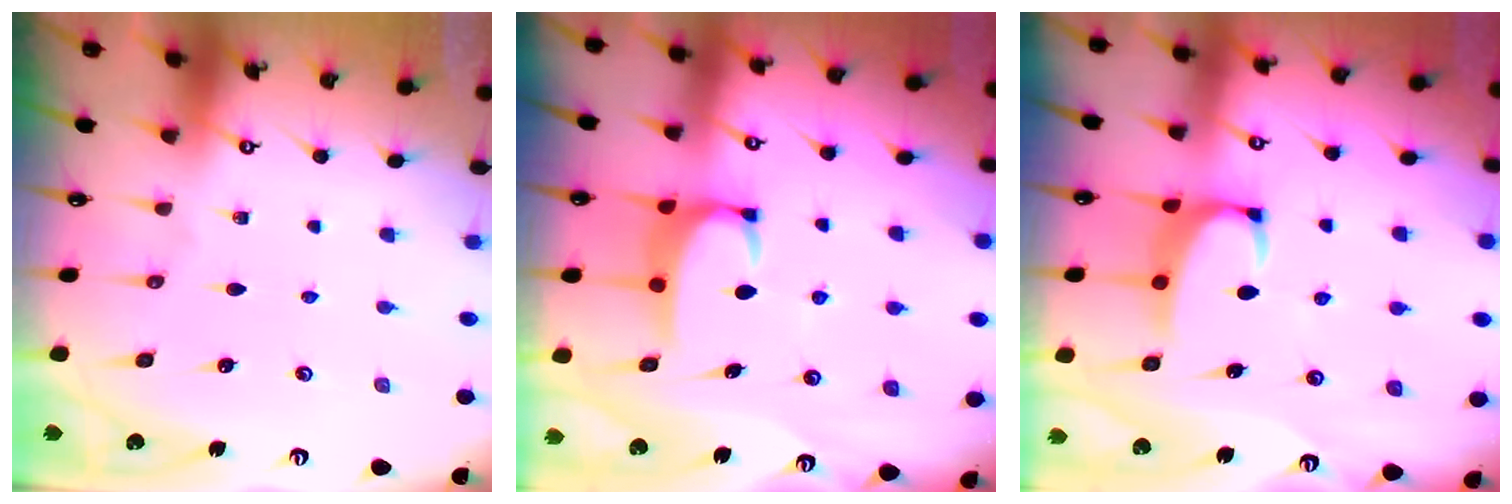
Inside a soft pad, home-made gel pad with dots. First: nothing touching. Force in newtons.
{"total": 3.0, "press": 3.0, "slide": 0.3}
{"total": 2.6, "press": 2.5, "slide": 0.8}